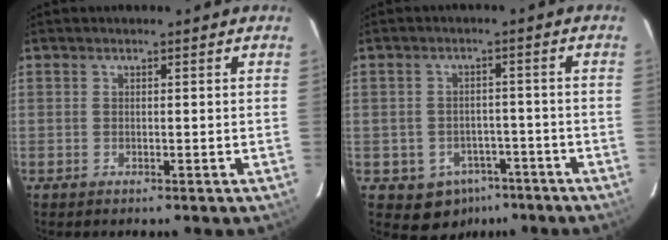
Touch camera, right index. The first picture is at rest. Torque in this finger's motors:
{"motor_torque": [0.87, -1.01, 0.07, 0.00]}